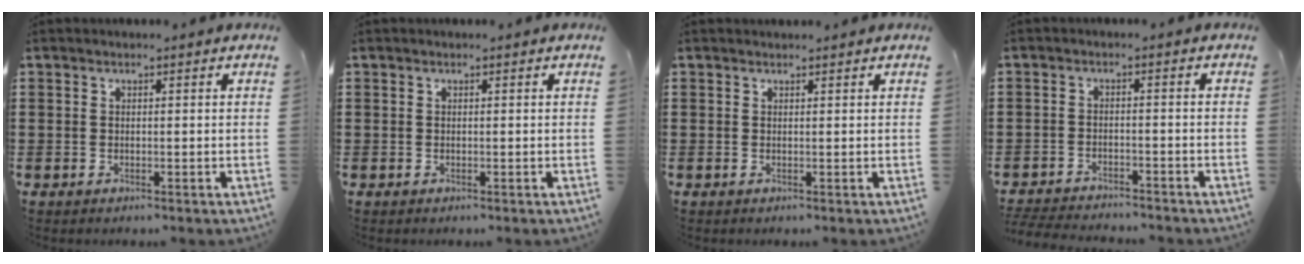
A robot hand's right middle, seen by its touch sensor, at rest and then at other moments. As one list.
[{"total": 0.0}, {"total": 0.5, "force": [0.5, 0.1, 0.0], "torque": [-0.002, 0.000, 0.010]}, {"total": 3.5, "force": [-3.5, 0.3, 0.3], "torque": [-0.015, -0.003, -0.075]}]